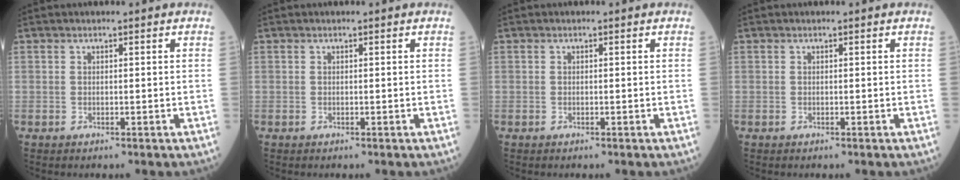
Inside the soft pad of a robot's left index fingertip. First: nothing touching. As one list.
[{"total": 0.0}, {"total": 0.0}, {"total": 0.0}]